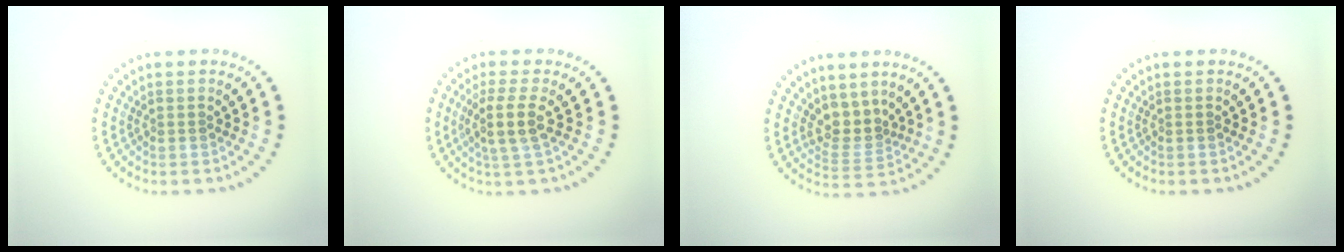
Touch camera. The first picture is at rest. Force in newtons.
{"total": 2.9, "press": 2.3, "slide": 1.7}
{"total": 2.8, "press": 2.0, "slide": 2.0}
{"total": 0.0}